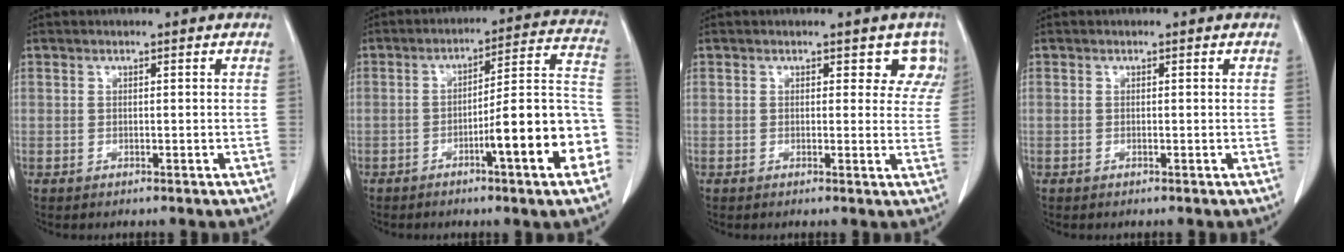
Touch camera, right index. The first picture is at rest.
{"total": 15.5, "force": [-5.5, 1.0, 14.5], "torque": [-0.156, 0.025, -0.075]}
{"total": 4.3, "force": [2.6, 2.8, 1.9], "torque": [0.012, -0.003, 0.012]}
{"total": 0.0}